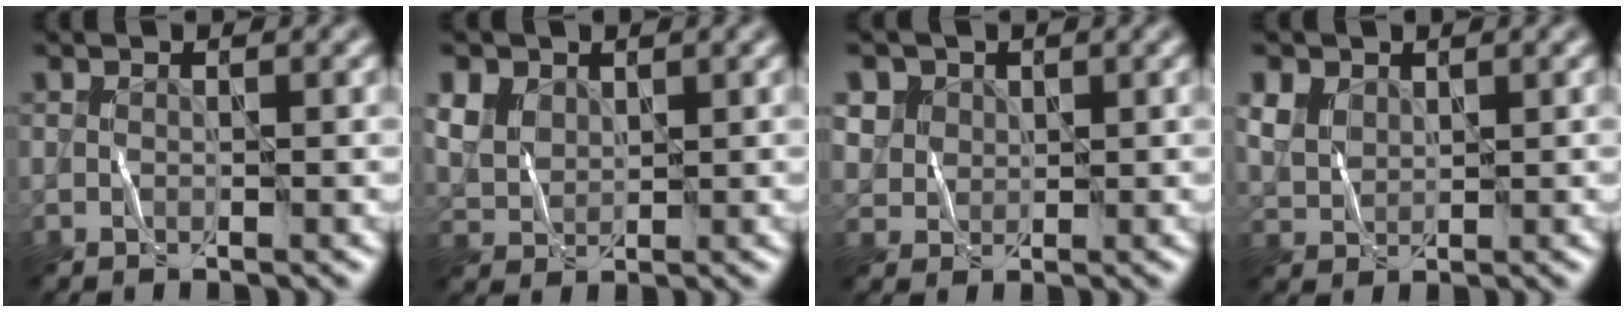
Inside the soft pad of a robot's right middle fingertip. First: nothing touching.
{"total": 3.1, "force": [1.9, 2.3, 1.0], "torque": [-0.039, 0.010, 0.032]}
{"total": 2.6, "force": [1.6, 2.0, 0.2], "torque": [-0.020, 0.001, 0.033]}
{"total": 2.4, "force": [1.5, 1.7, 0.6], "torque": [-0.029, 0.005, 0.032]}